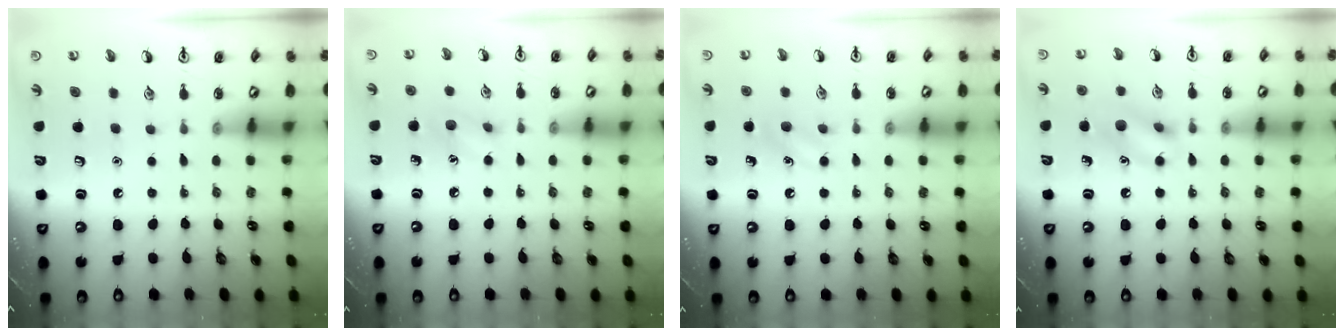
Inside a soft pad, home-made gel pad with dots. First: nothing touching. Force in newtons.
{"total": 7.1, "press": 6.9, "slide": 1.8}
{"total": 5.8, "press": 5.6, "slide": 1.6}
{"total": 10.5, "press": 10.4, "slide": 0.9}